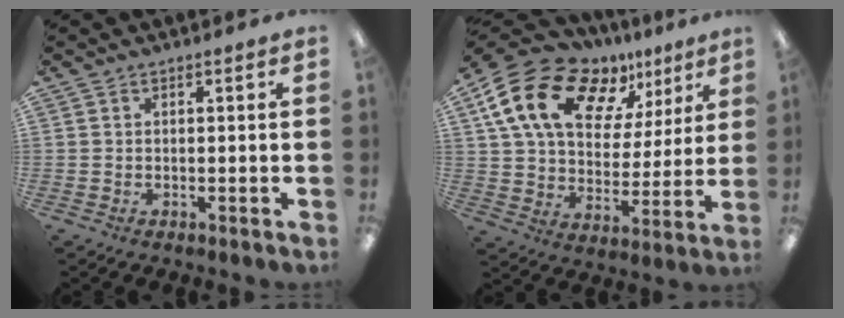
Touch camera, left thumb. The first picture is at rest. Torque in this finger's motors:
{"motor_torque": [0.76, 1.10, 1.38, -1.38, 0.34]}